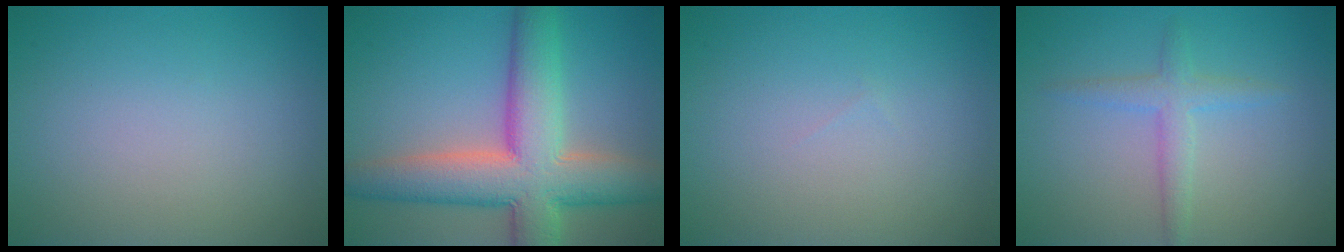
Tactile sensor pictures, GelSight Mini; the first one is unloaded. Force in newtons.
{"total": 10.4, "press": 10.4, "slide": 0.7}
{"total": 0.0}
{"total": 2.3, "press": 2.3, "slide": 0.2}